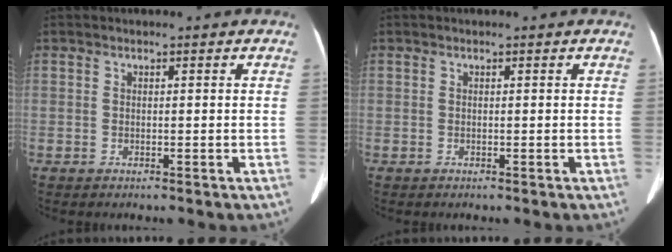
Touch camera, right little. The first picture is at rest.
{"total": 0.0}